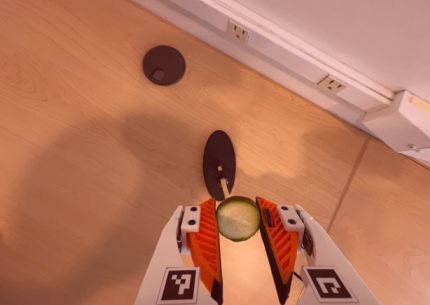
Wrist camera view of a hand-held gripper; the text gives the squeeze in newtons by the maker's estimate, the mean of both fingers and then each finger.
{"total": 10.0, "left": 10.0, "right": 10.0}